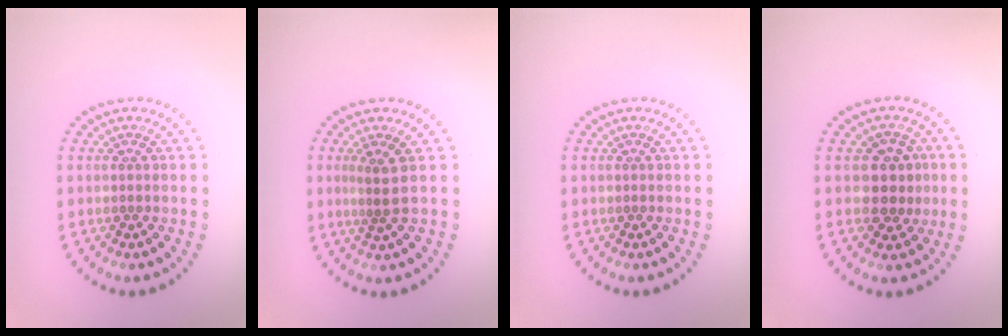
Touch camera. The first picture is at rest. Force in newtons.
{"total": 1.9, "press": 1.2, "slide": 1.4}
{"total": 0.0}
{"total": 3.2, "press": 3.0, "slide": 1.1}